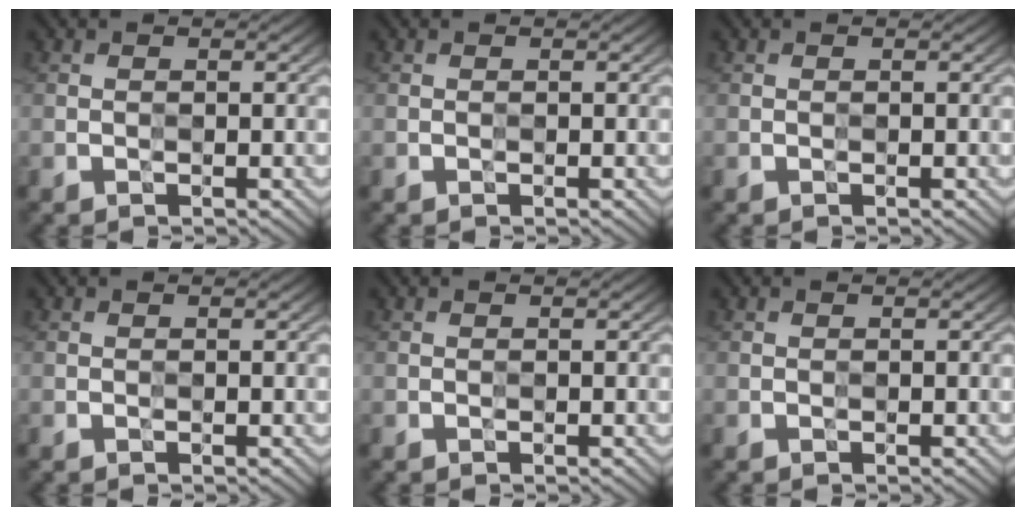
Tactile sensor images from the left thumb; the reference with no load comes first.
{"total": 0.0}
{"total": 0.0}
{"total": 0.0}
{"total": 0.0}
{"total": 0.0}